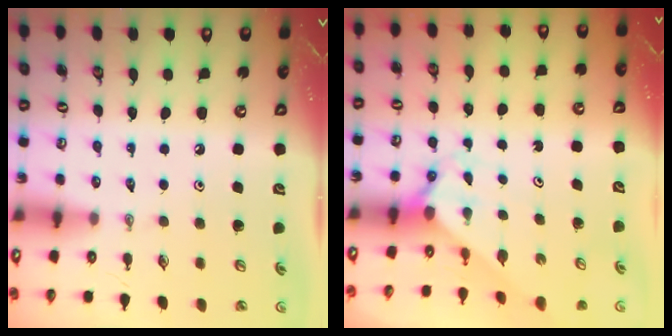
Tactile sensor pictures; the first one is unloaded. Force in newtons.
{"total": 2.0, "press": 2.0, "slide": 0.2}